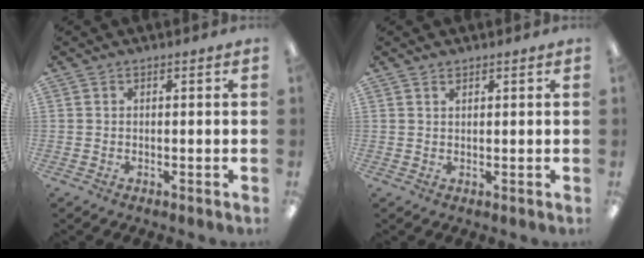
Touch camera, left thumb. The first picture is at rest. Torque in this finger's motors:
{"motor_torque": [-0.43, -0.33, 0.08, 0.04, -0.01]}